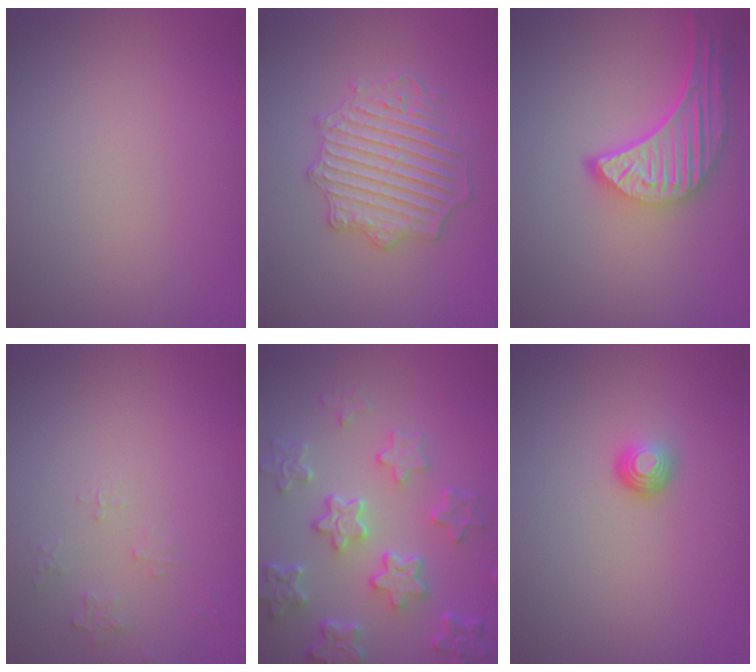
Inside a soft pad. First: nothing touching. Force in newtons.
{"total": 4.1, "press": 4.1, "slide": 0.6}
{"total": 5.3, "press": 4.1, "slide": 3.3}
{"total": 0.7, "press": 0.5, "slide": 0.5}
{"total": 6.6, "press": 5.0, "slide": 4.3}
{"total": 1.6, "press": 1.0, "slide": 1.3}